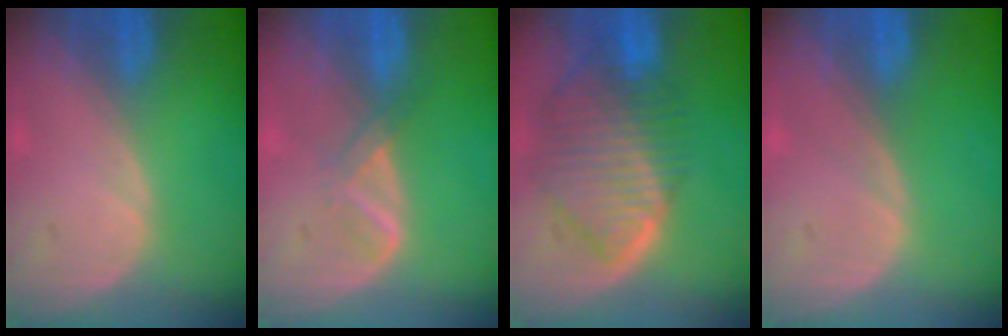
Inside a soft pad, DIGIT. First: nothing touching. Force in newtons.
{"total": 2.1, "press": 2.1, "slide": 0.2}
{"total": 10.1, "press": 8.5, "slide": 5.3}
{"total": 0.0}